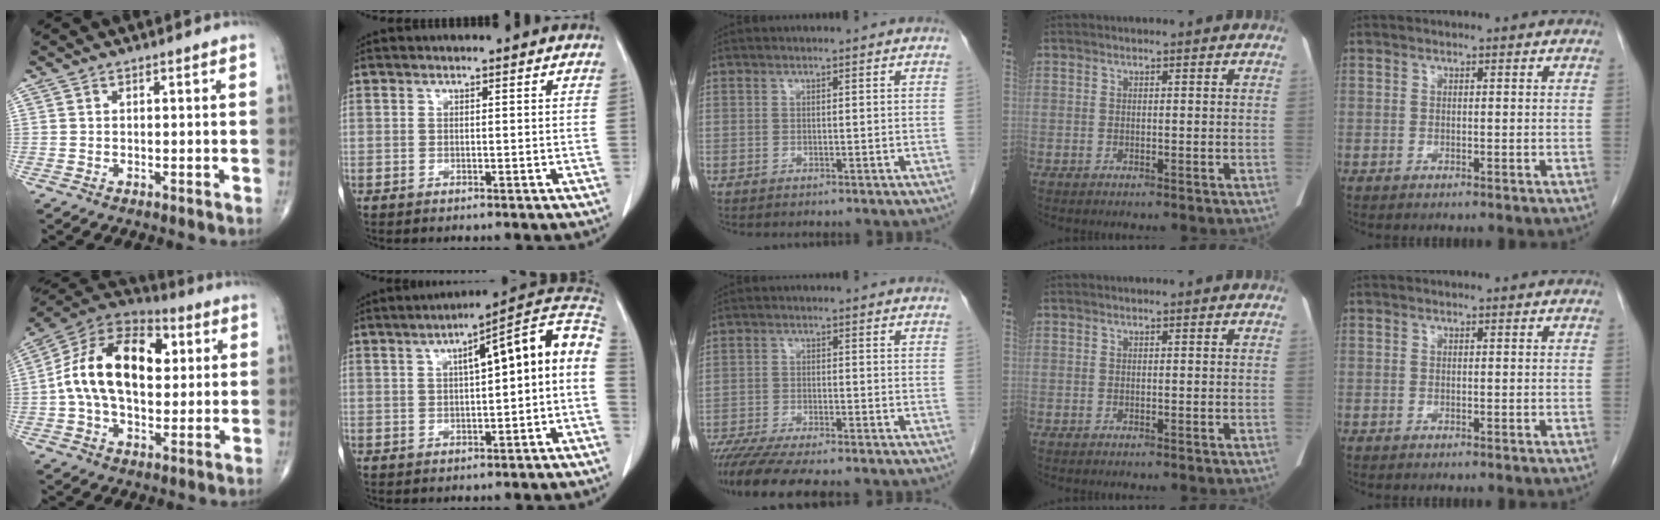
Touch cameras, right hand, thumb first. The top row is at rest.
{"thumb": {"total": 20.4, "force": [2.3, 12.6, 15.8], "torque": [-0.254, 0.022, 0.031]}, "index": {"total": 12.2, "force": [1.5, 1.4, 12.0], "torque": [-0.164, 0.043, 0.016]}, "middle": {"total": 11.6, "force": [-9.7, 1.4, 6.1], "torque": [-0.090, -0.018, -0.150]}}